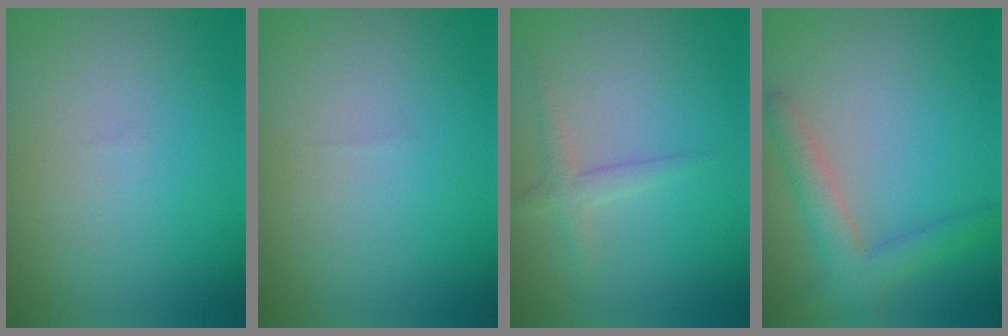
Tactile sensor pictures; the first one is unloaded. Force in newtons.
{"total": 0.0}
{"total": 1.6, "press": 1.6, "slide": 0.0}
{"total": 3.6, "press": 3.6, "slide": 0.2}